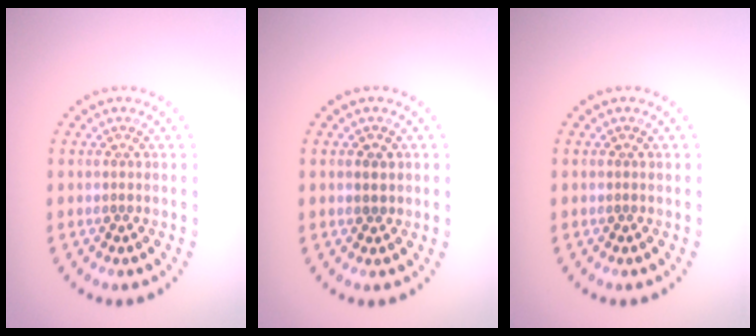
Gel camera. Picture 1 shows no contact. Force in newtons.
{"total": 1.2, "press": 1.1, "slide": 0.4}
{"total": 0.0}